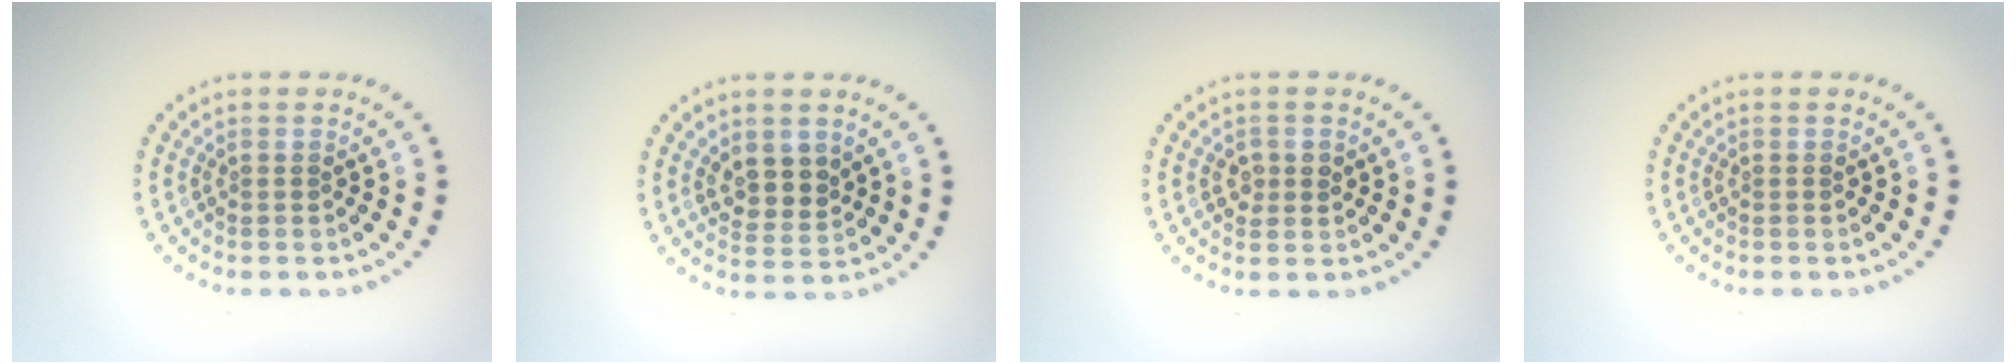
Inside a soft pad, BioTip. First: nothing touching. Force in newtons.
{"total": 2.5, "press": 2.3, "slide": 1.0}
{"total": 1.5, "press": 1.4, "slide": 0.3}
{"total": 0.0}